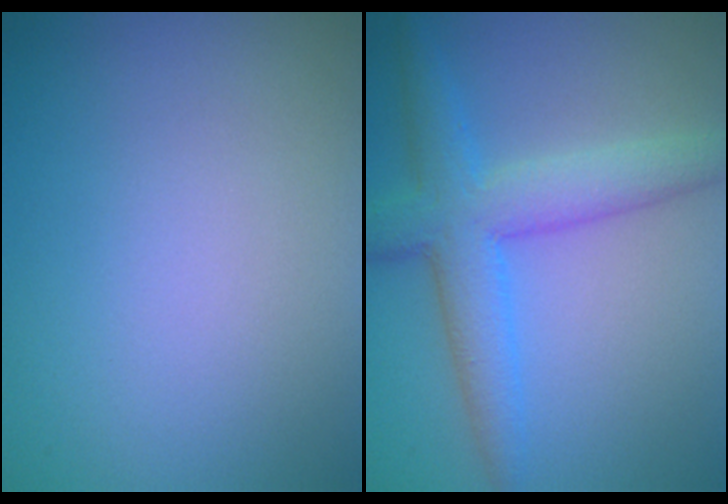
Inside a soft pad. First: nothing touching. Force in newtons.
{"total": 5.6, "press": 5.6, "slide": 0.1}